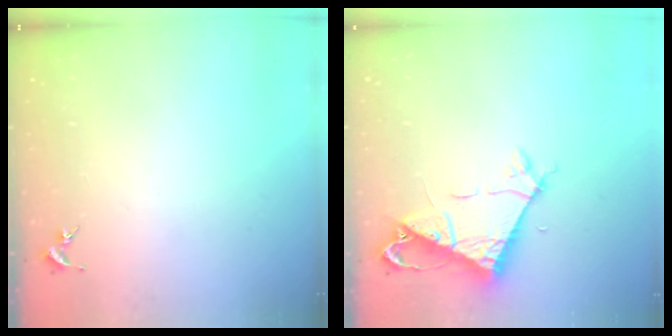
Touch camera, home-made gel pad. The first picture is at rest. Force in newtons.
{"total": 7.3, "press": 7.3, "slide": 0.3}